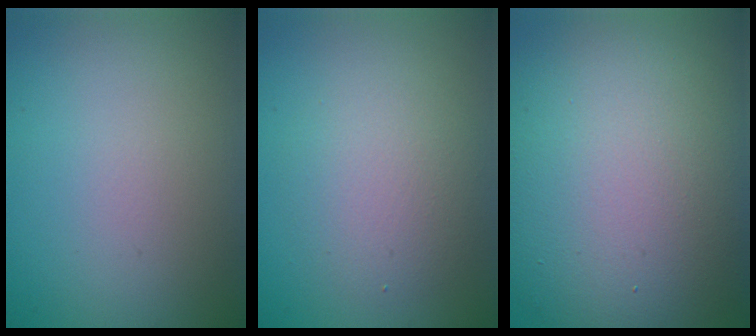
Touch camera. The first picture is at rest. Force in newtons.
{"total": 2.0, "press": 2.0, "slide": 0.2}
{"total": 14.0, "press": 14.0, "slide": 0.8}